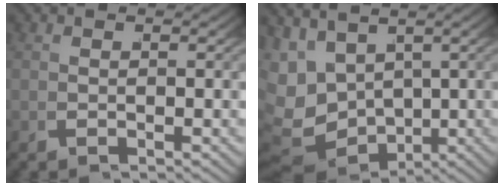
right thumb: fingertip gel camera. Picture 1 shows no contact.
{"total": 9.3, "force": [-0.5, 7.3, 5.7], "torque": [-0.145, -0.036, 0.010]}